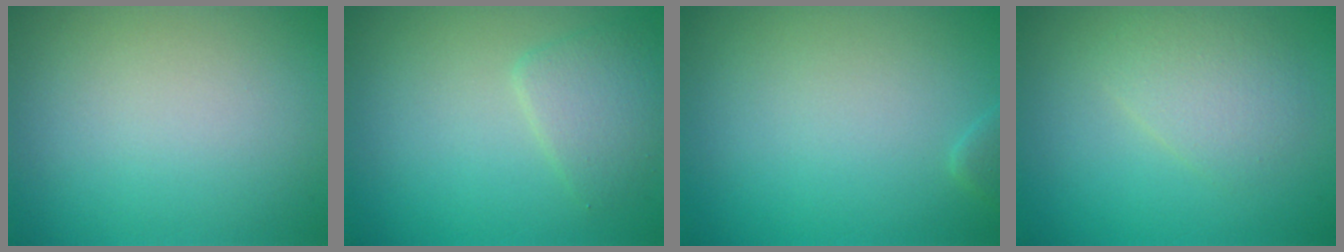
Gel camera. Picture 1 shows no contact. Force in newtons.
{"total": 2.5, "press": 2.5, "slide": 0.1}
{"total": 0.9, "press": 0.9, "slide": 0.0}
{"total": 2.6, "press": 2.6, "slide": 0.1}